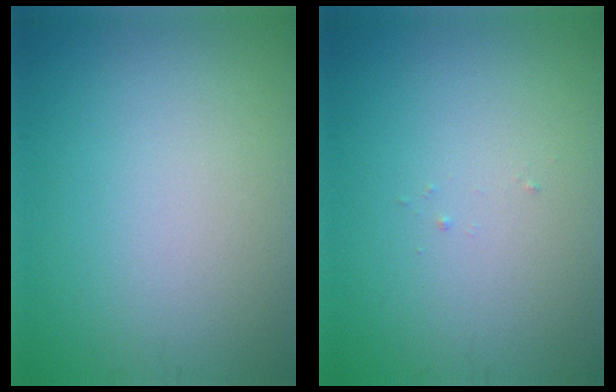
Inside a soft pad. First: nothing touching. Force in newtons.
{"total": 0.0}